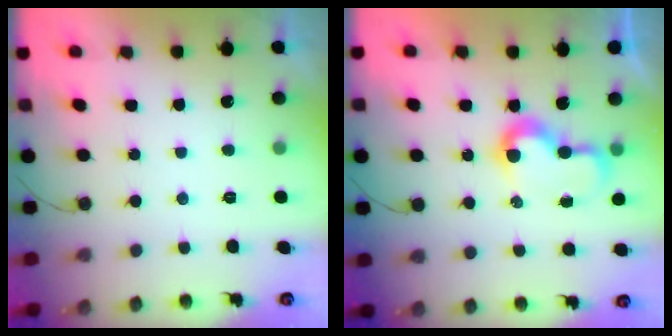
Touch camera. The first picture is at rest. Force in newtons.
{"total": 8.0, "press": 8.0, "slide": 0.3}